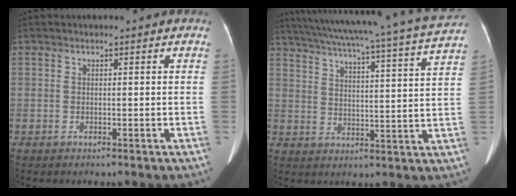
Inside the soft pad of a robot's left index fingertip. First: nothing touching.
{"total": 22.3, "force": [19.6, -0.9, 10.5], "torque": [-0.178, -0.031, 0.255]}